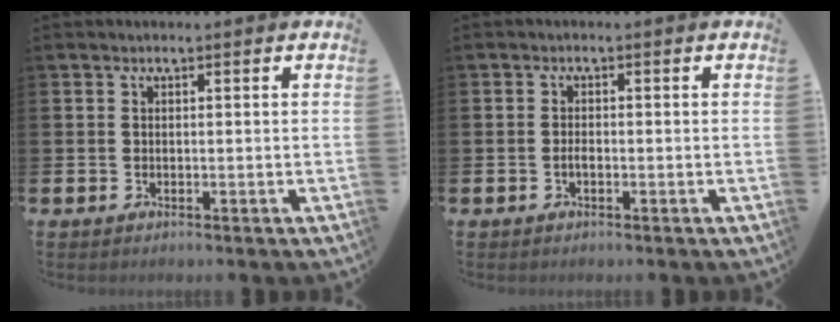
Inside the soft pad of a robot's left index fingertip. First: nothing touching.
{"total": 1.1, "force": [-0.4, 0.4, 0.9], "torque": [-0.014, -0.002, -0.009]}